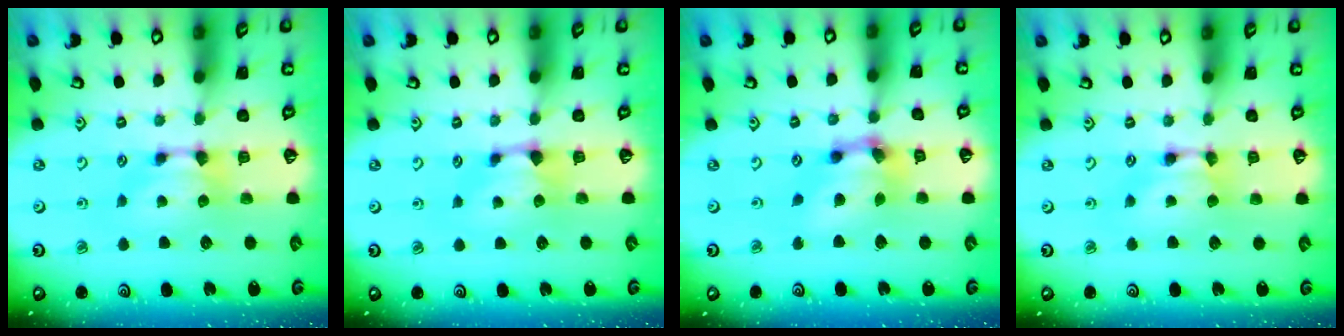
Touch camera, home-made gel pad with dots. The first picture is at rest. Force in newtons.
{"total": 1.0, "press": 0.7, "slide": 0.6}
{"total": 6.5, "press": 6.0, "slide": 2.4}
{"total": 1.6, "press": 1.6, "slide": 0.2}